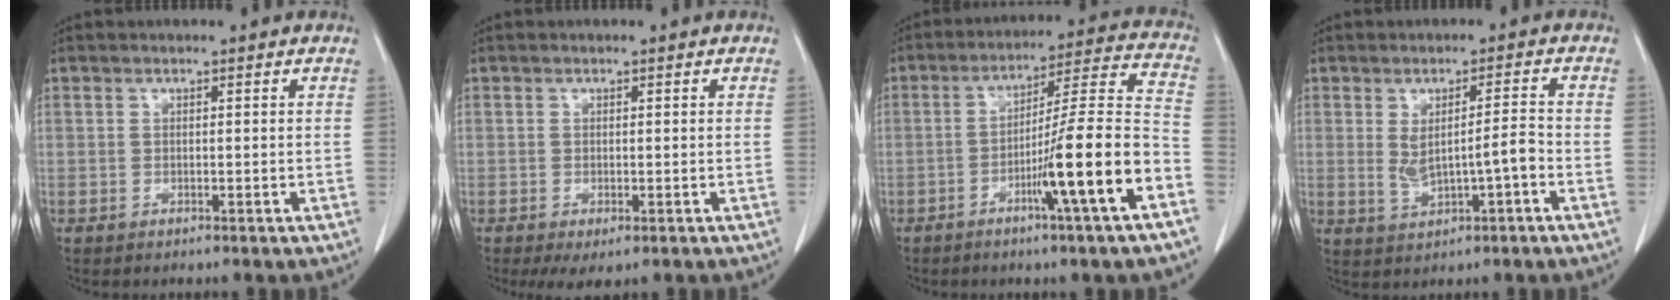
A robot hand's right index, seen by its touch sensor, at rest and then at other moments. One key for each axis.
{"total": 2.6, "fx": -1.1, "fy": 1.3, "fz": 2.0, "tx": -0.029, "ty": -0.004, "tz": -0.010}
{"total": 14.8, "fx": -6.1, "fy": -1.1, "fz": 13.5, "tx": -0.208, "ty": 0.004, "tz": -0.100}
{"total": 5.2, "fx": -0.7, "fy": 1.0, "fz": 5.1, "tx": -0.090, "ty": 0.009, "tz": 0.002}